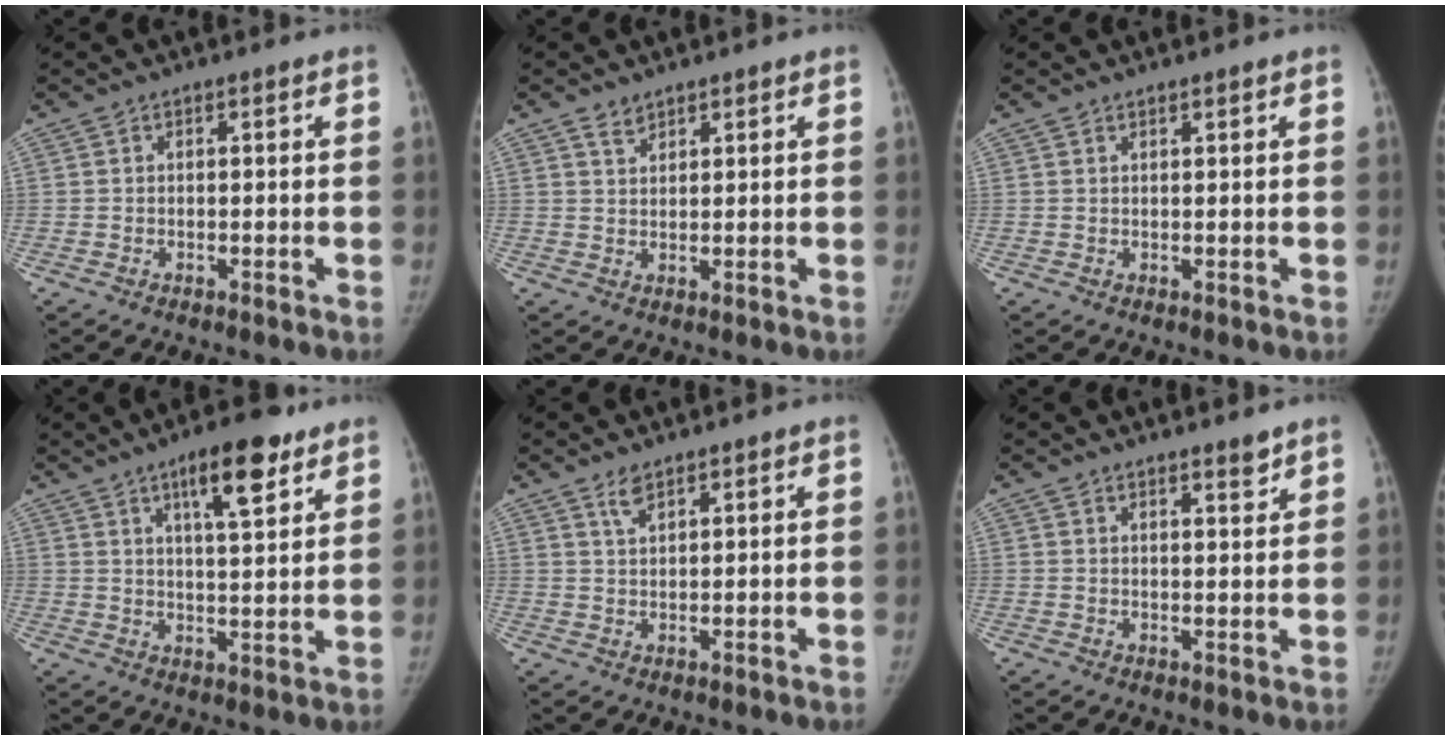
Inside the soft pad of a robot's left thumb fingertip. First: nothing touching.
{"total": 2.2, "force": [1.8, 1.1, 0.7], "torque": [-0.005, -0.011, 0.034]}
{"total": 0.7, "force": [0.6, 0.0, 0.3], "torque": [-0.007, -0.005, 0.013]}
{"total": 10.8, "force": [6.4, 3.1, 8.1], "torque": [-0.108, -0.032, 0.098]}
{"total": 2.6, "force": [2.0, 0.9, 1.4], "torque": [-0.026, -0.008, 0.044]}
{"total": 2.6, "force": [2.2, 0.3, 1.3], "torque": [-0.012, -0.021, 0.034]}